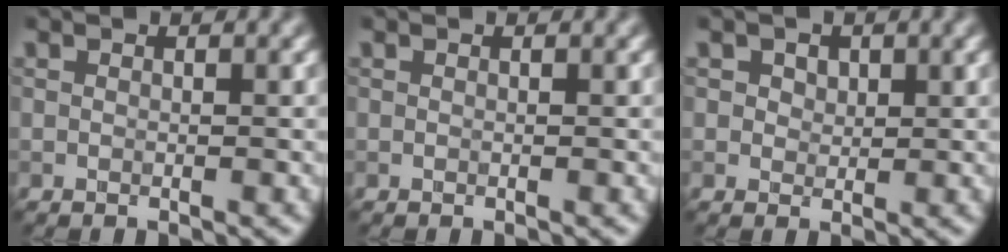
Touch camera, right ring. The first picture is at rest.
{"total": 0.0}
{"total": 2.0, "force": [1.1, 1.4, 0.8], "torque": [-0.013, 0.010, 0.008]}